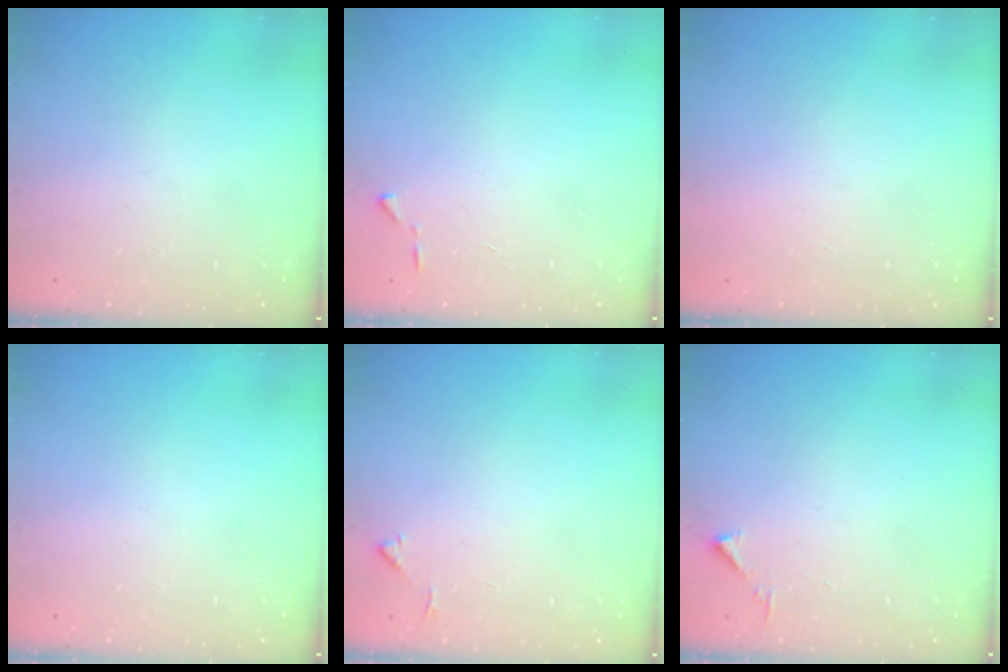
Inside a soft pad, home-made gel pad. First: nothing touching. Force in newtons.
{"total": 3.6, "press": 3.6, "slide": 0.5}
{"total": 1.6, "press": 1.6, "slide": 0.1}
{"total": 0.0}
{"total": 3.5, "press": 3.5, "slide": 0.5}
{"total": 3.3, "press": 3.2, "slide": 0.4}